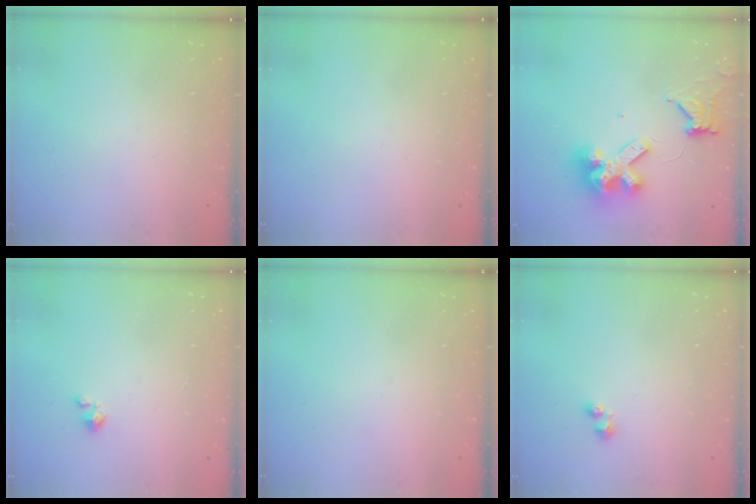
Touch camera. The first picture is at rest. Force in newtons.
{"total": 0.0}
{"total": 12.9, "press": 12.8, "slide": 1.6}
{"total": 1.3, "press": 1.3, "slide": 0.1}
{"total": 0.0}
{"total": 1.8, "press": 1.7, "slide": 0.4}